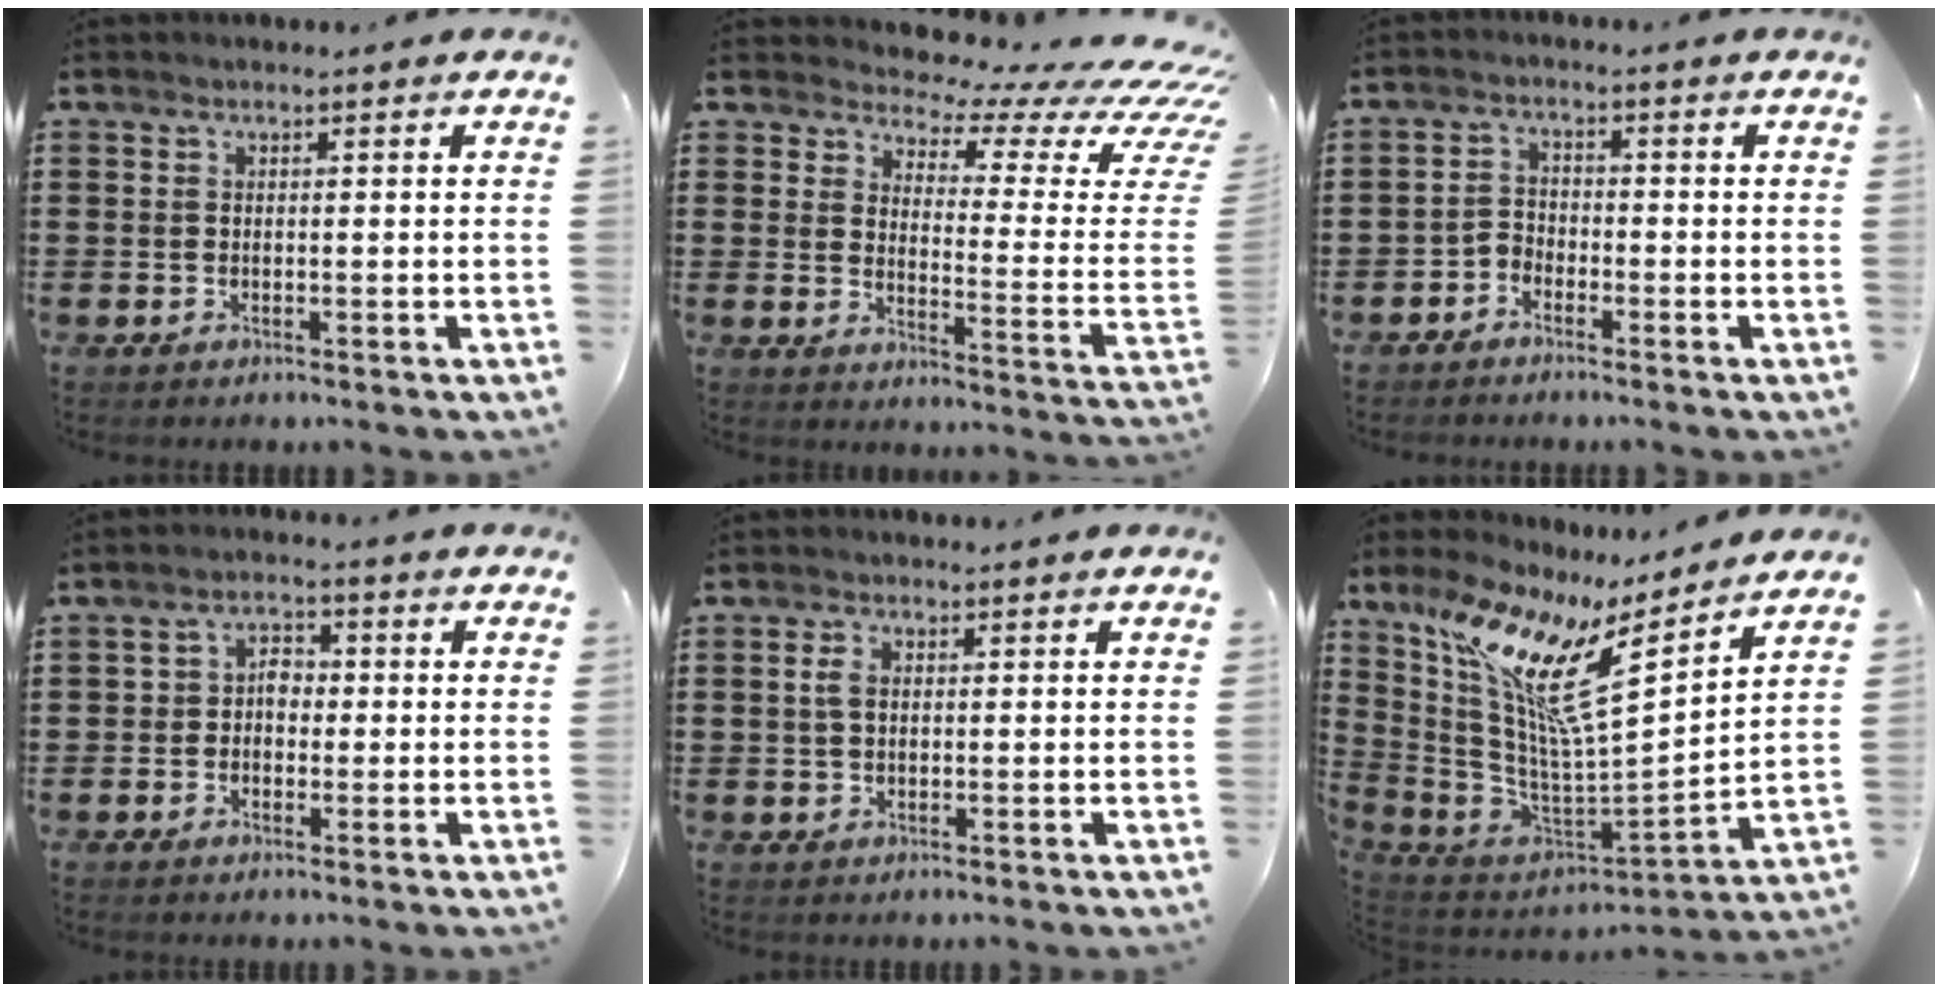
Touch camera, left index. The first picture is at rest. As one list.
[{"total": 5.5, "force": [4.7, 1.2, 2.6], "torque": [-0.050, -0.056, 0.074]}, {"total": 2.3, "force": [-2.2, 0.7, 0.1], "torque": [-0.011, 0.004, -0.049]}, {"total": 3.0, "force": [-0.4, 2.2, 2.0], "torque": [-0.043, 0.012, -0.012]}, {"total": 2.4, "force": [0.3, 1.4, 1.9], "torque": [-0.040, 0.008, 0.005]}, {"total": 12.3, "force": [6.6, 1.5, 10.2], "torque": [-0.233, -0.051, 0.099]}]